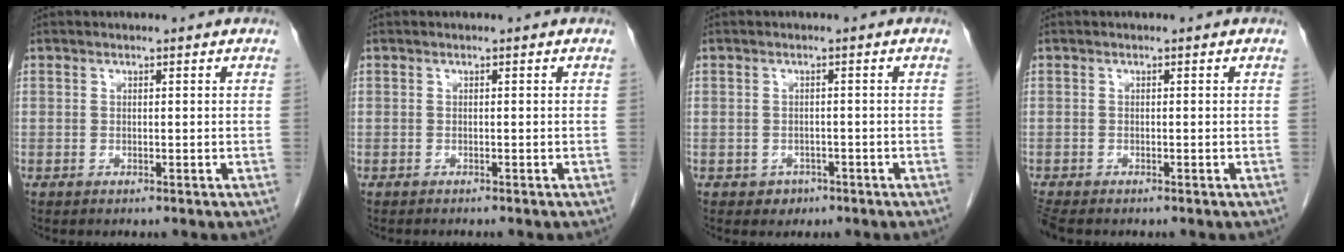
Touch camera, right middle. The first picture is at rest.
{"total": 0.9, "force": [-0.8, 0.0, 0.3], "torque": [-0.007, -0.002, -0.012]}
{"total": 1.8, "force": [-1.0, 1.5, 0.3], "torque": [-0.003, 0.006, -0.010]}
{"total": 2.1, "force": [-1.9, 0.4, 0.8], "torque": [-0.021, -0.008, -0.035]}